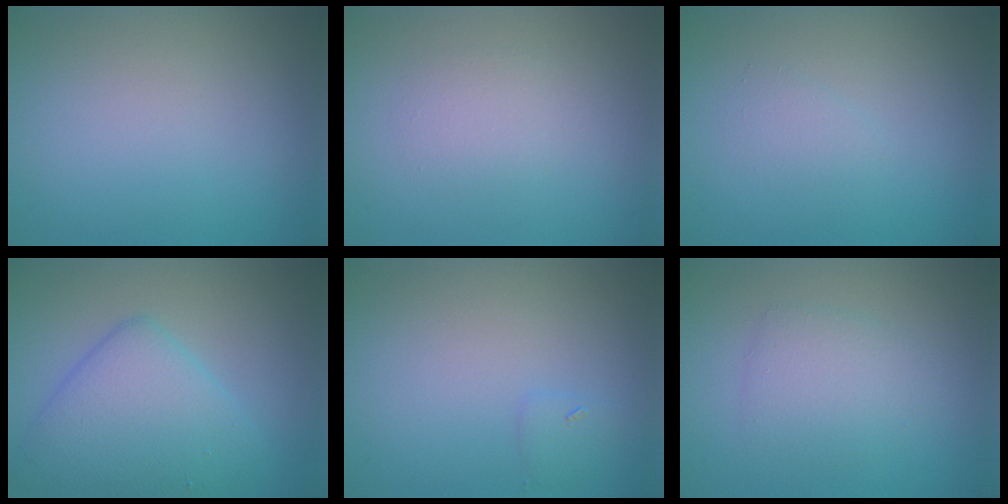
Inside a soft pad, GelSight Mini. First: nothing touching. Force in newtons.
{"total": 1.7, "press": 1.7, "slide": 0.1}
{"total": 1.1, "press": 1.1, "slide": 0.1}
{"total": 6.4, "press": 6.4, "slide": 0.3}
{"total": 0.9, "press": 0.9, "slide": 0.1}
{"total": 2.7, "press": 2.7, "slide": 0.1}